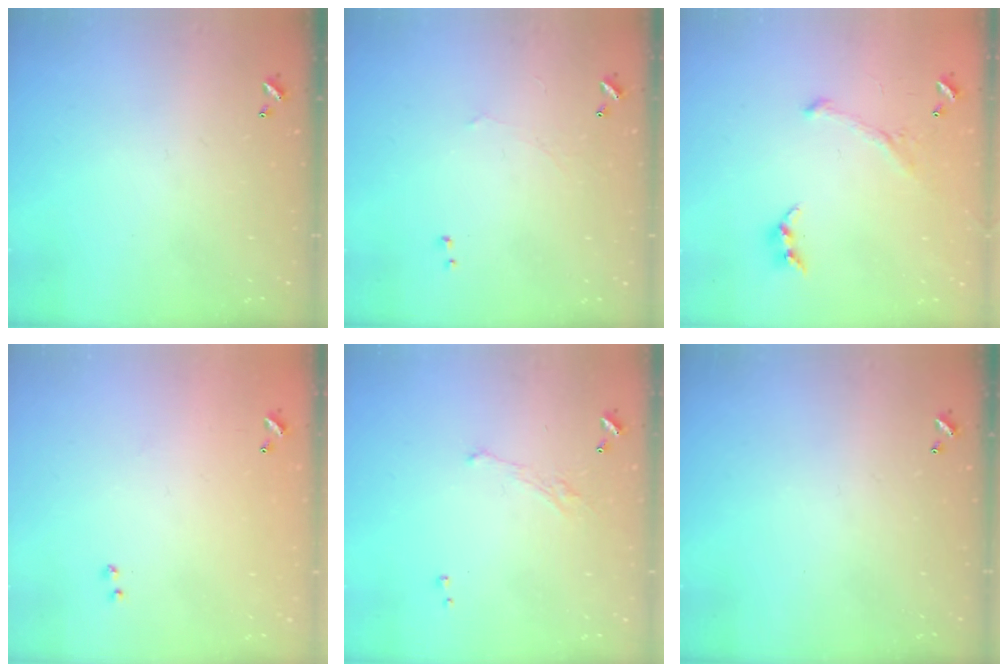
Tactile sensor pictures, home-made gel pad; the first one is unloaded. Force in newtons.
{"total": 0.7, "press": 0.1, "slide": 0.7}
{"total": 2.8, "press": 2.6, "slide": 1.0}
{"total": 8.2, "press": 8.2, "slide": 0.5}
{"total": 1.9, "press": 1.7, "slide": 0.8}
{"total": 0.0}